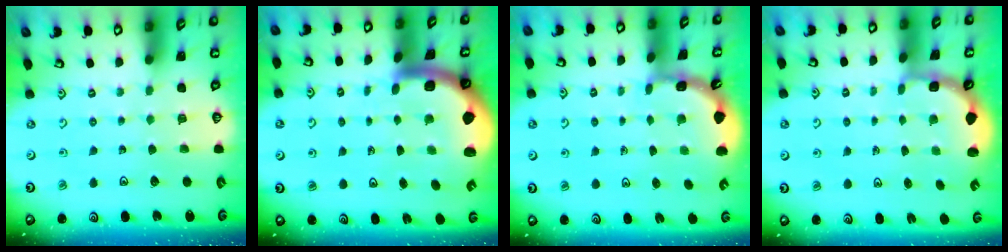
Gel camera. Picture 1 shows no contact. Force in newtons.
{"total": 6.0, "press": 5.9, "slide": 0.8}
{"total": 2.0, "press": 2.0, "slide": 0.4}
{"total": 2.4, "press": 1.8, "slide": 1.6}